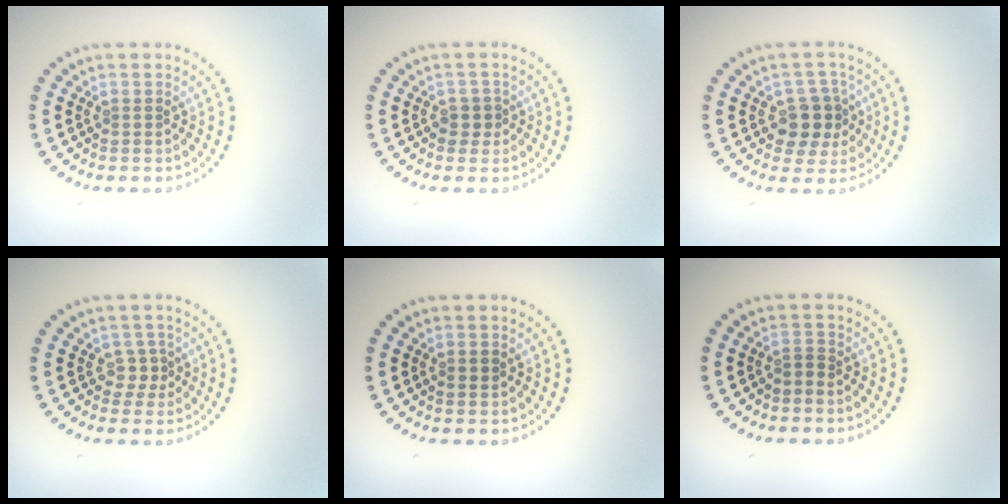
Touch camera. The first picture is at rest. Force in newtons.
{"total": 1.1, "press": 0.9, "slide": 0.6}
{"total": 3.6, "press": 3.4, "slide": 1.4}
{"total": 1.6, "press": 1.1, "slide": 1.1}
{"total": 0.8, "press": 0.8, "slide": 0.3}
{"total": 0.8, "press": 0.4, "slide": 0.7}